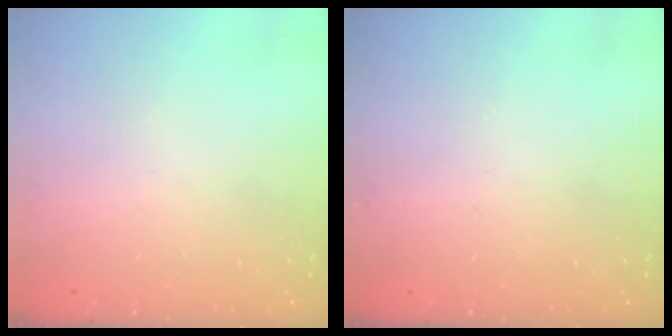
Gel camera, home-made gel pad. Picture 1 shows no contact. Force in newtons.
{"total": 0.0}